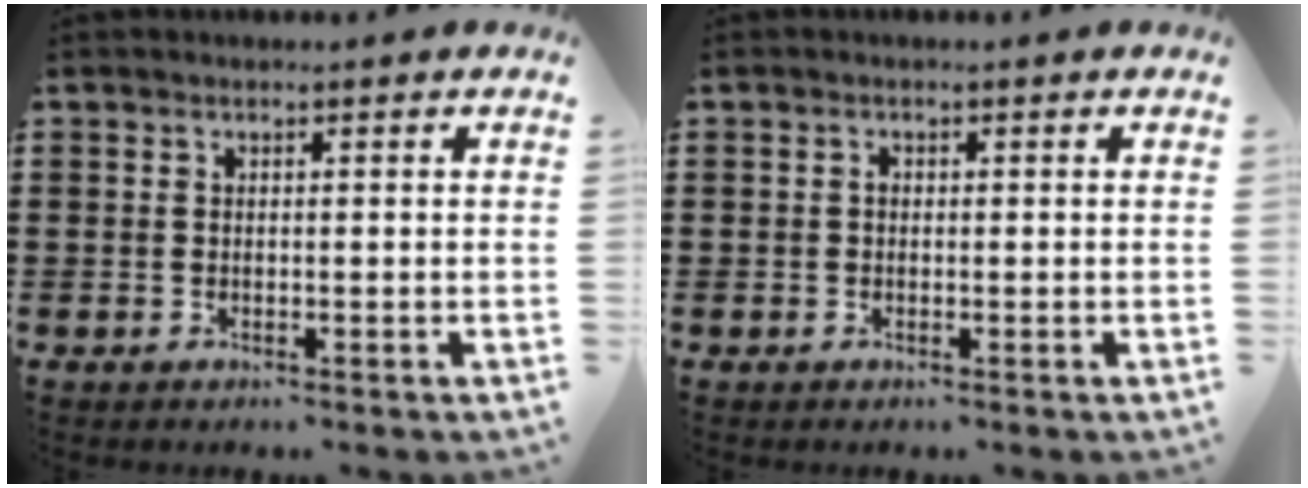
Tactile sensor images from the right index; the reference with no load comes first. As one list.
[{"total": 0.6, "force": [-0.1, 0.4, 0.4], "torque": [-0.010, 0.000, -0.002]}]